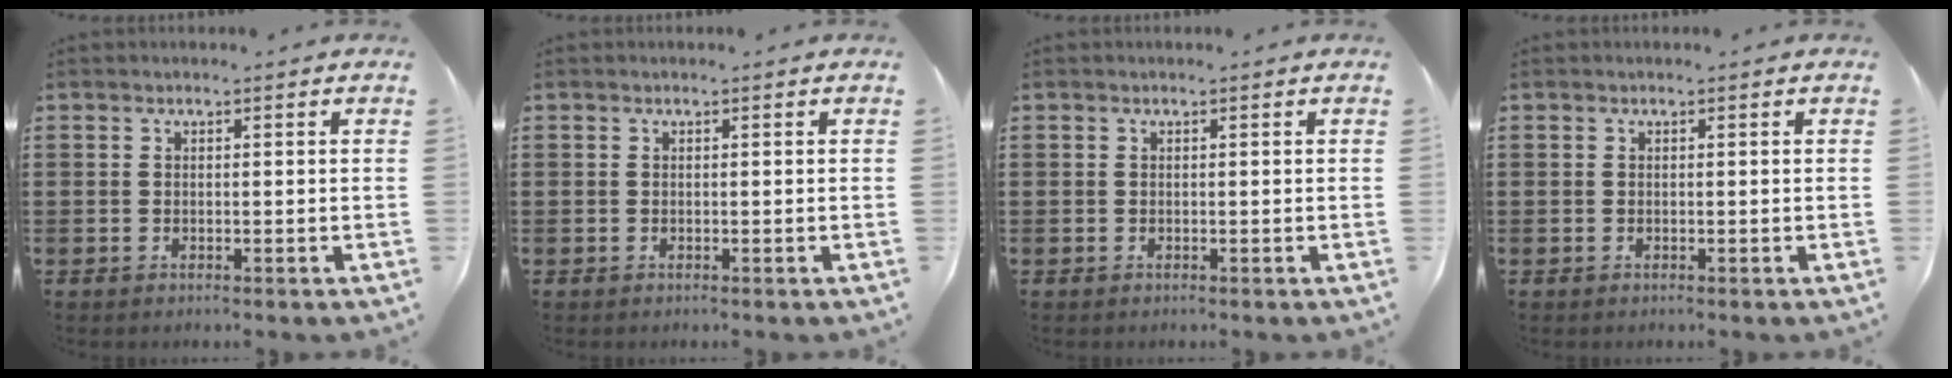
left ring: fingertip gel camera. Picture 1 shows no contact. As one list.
[{"total": 0.0}, {"total": 0.0}, {"total": 0.0}]